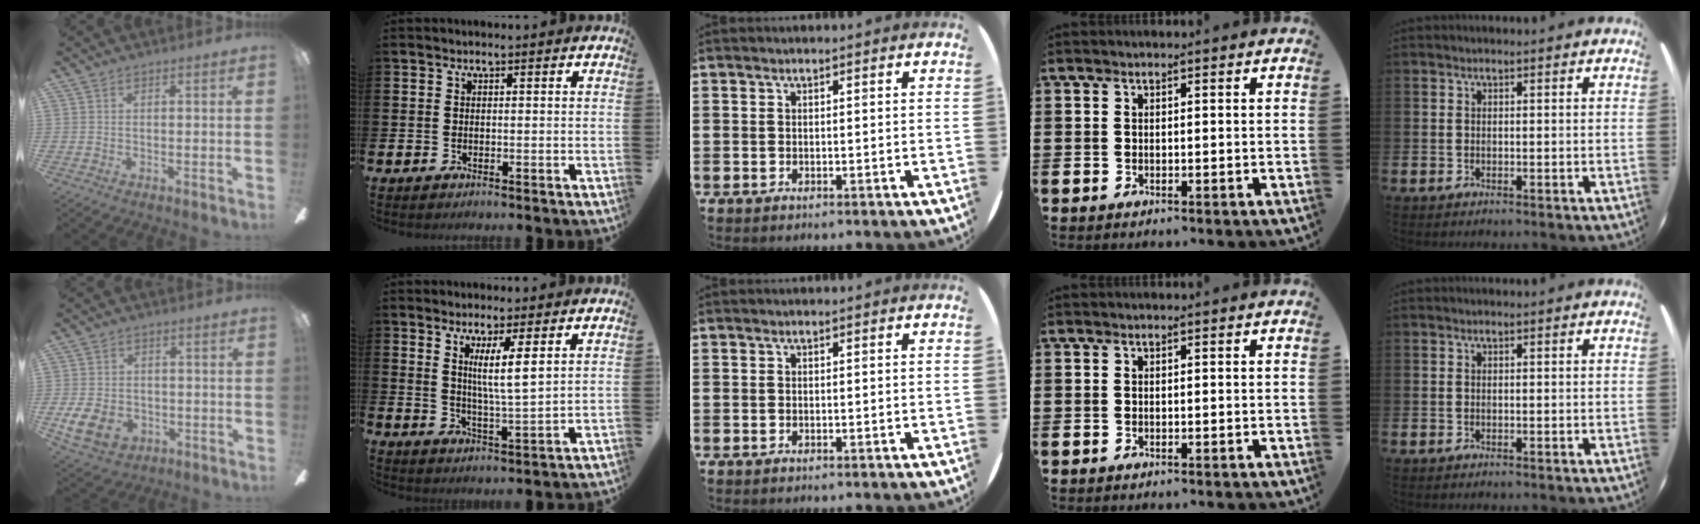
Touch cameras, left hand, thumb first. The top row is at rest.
{"thumb": {"total": 9.5, "force": [-3.1, 7.1, 5.6], "torque": [-0.128, 0.012, -0.056]}, "index": {"total": 5.3, "force": [3.7, 0.0, 3.9], "torque": [-0.068, -0.027, 0.056]}}